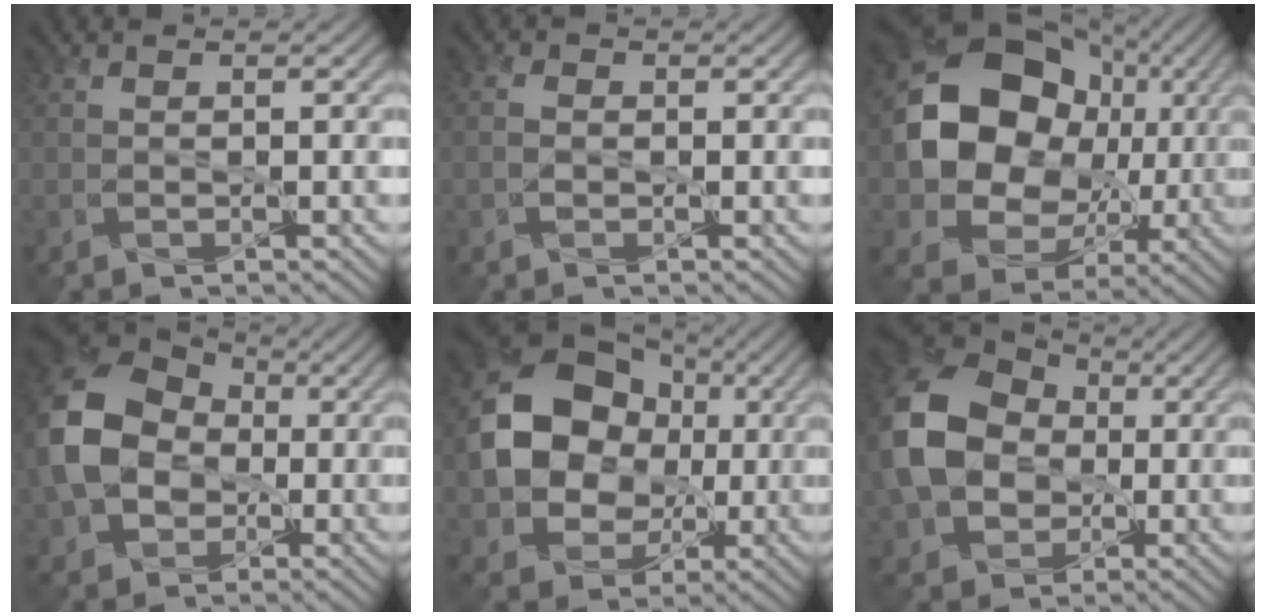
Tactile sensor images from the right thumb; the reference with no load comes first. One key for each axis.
{"total": 1.4, "fx": -0.5, "fy": 1.2, "fz": 0.6, "tx": -0.009, "ty": -0.003, "tz": -0.004}
{"total": 14.3, "fx": 0.9, "fy": 12.3, "fz": 7.3, "tx": -0.138, "ty": -0.010, "tz": 0.011}
{"total": 13.4, "fx": -0.6, "fy": 10.8, "fz": 7.9, "tx": -0.213, "ty": -0.014, "tz": -0.008}
{"total": 13.1, "fx": 0.3, "fy": 10.9, "fz": 7.2, "tx": -0.151, "ty": 0.000, "tz": -0.001}
{"total": 14.0, "fx": 0.0, "fy": 11.5, "fz": 8.1, "tx": -0.224, "ty": -0.013, "tz": 0.006}